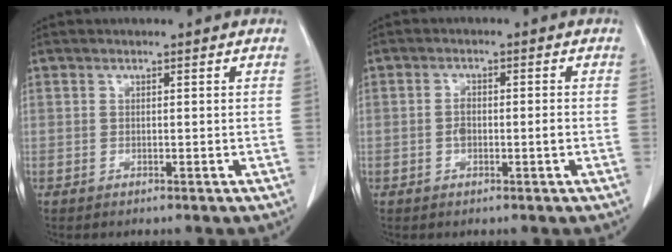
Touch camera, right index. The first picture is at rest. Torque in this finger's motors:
{"motor_torque": [0.33, -0.20, 0.13, 0.06]}